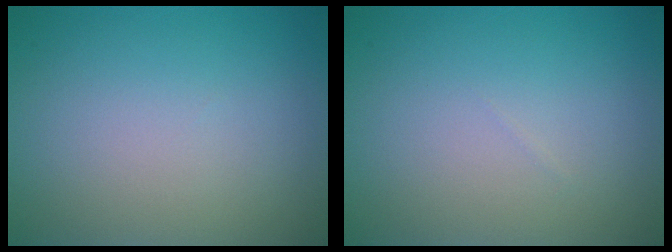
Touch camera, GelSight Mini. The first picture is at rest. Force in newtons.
{"total": 0.0}